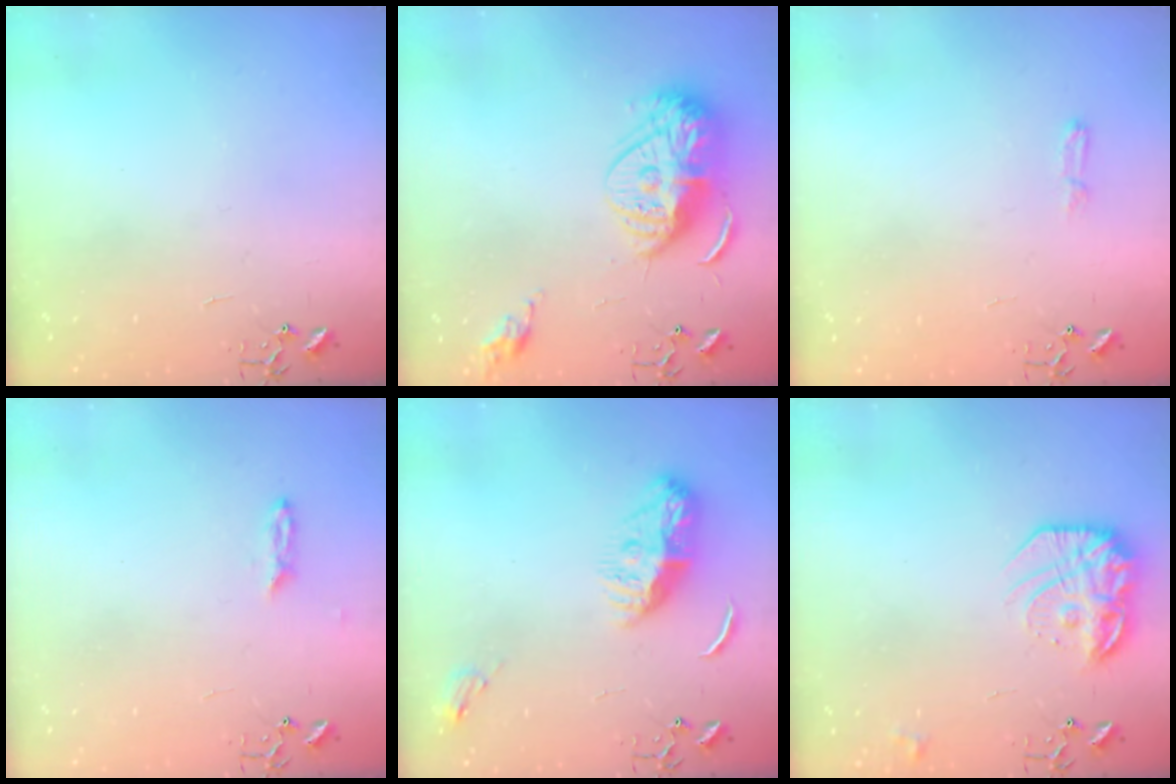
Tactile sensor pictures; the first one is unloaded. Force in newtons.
{"total": 15.5, "press": 15.4, "slide": 1.4}
{"total": 3.8, "press": 3.8, "slide": 0.5}
{"total": 2.3, "press": 2.2, "slide": 0.4}
{"total": 11.6, "press": 11.6, "slide": 0.3}
{"total": 17.3, "press": 17.2, "slide": 1.2}